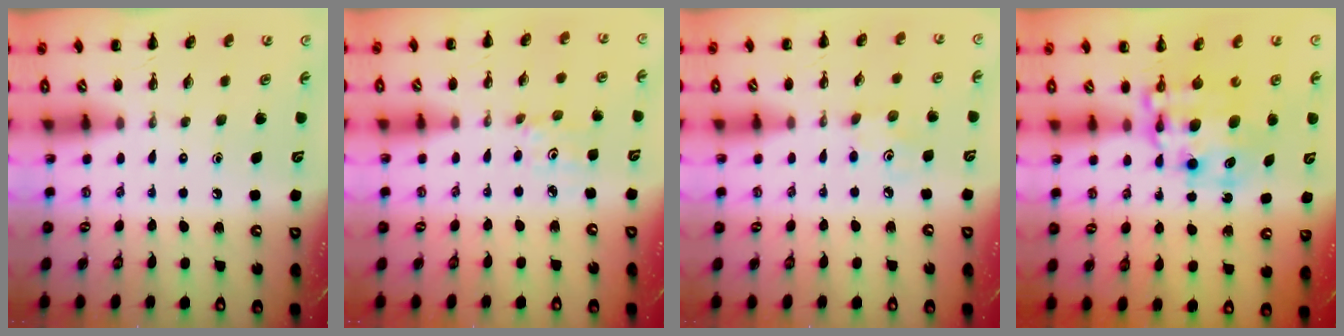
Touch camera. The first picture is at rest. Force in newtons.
{"total": 3.5, "press": 3.4, "slide": 0.9}
{"total": 2.9, "press": 2.8, "slide": 0.8}
{"total": 9.5, "press": 9.2, "slide": 2.4}